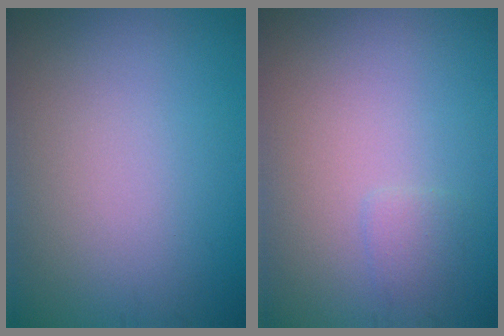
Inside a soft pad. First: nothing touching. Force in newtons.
{"total": 0.9, "press": 0.9, "slide": 0.1}